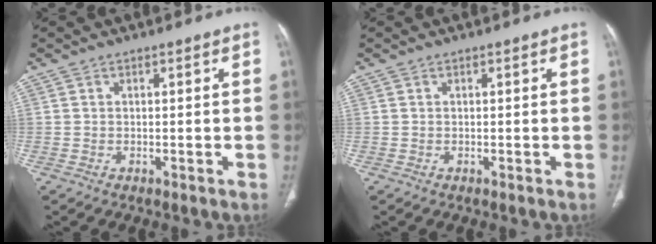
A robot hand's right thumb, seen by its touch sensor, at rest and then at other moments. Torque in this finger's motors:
{"motor_torque": [0.00, 0.00, -0.34, -0.15, 0.03]}